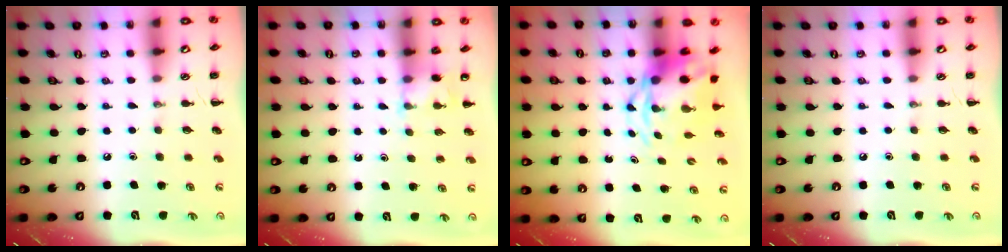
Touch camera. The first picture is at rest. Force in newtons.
{"total": 4.6, "press": 4.4, "slide": 1.4}
{"total": 5.5, "press": 5.3, "slide": 1.3}
{"total": 0.0}